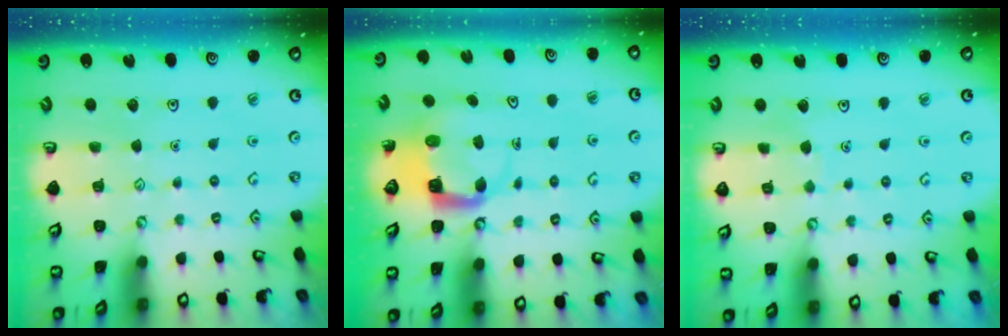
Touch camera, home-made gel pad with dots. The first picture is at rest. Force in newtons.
{"total": 5.8, "press": 5.8, "slide": 0.6}
{"total": 3.2, "press": 3.2, "slide": 0.4}